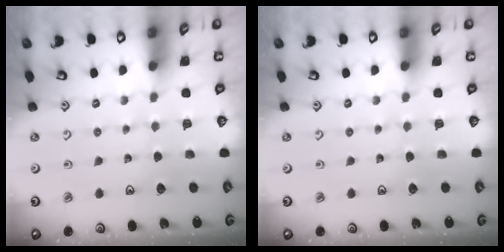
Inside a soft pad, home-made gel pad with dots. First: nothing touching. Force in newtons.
{"total": 0.0}